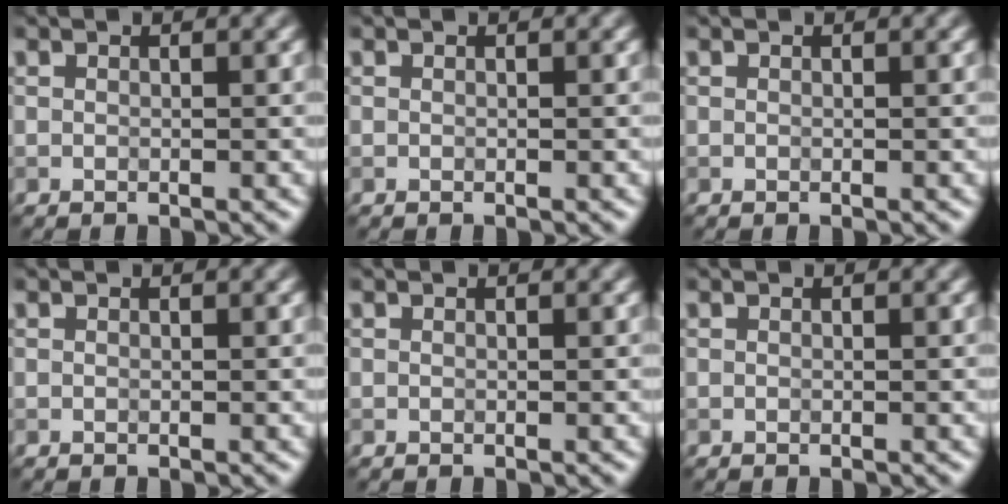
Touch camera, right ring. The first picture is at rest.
{"total": 0.0}
{"total": 0.0}
{"total": 0.0}
{"total": 0.0}
{"total": 0.0}